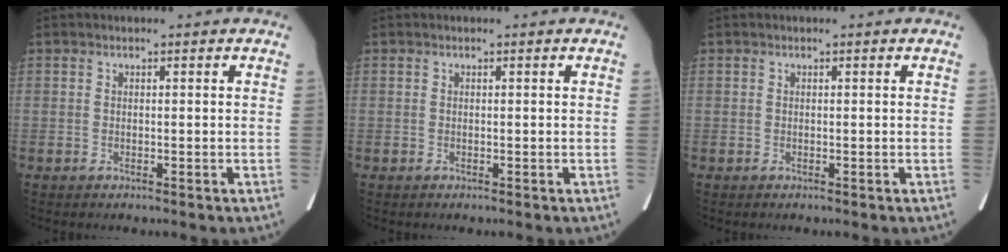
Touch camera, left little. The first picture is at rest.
{"total": 0.0}
{"total": 0.0}